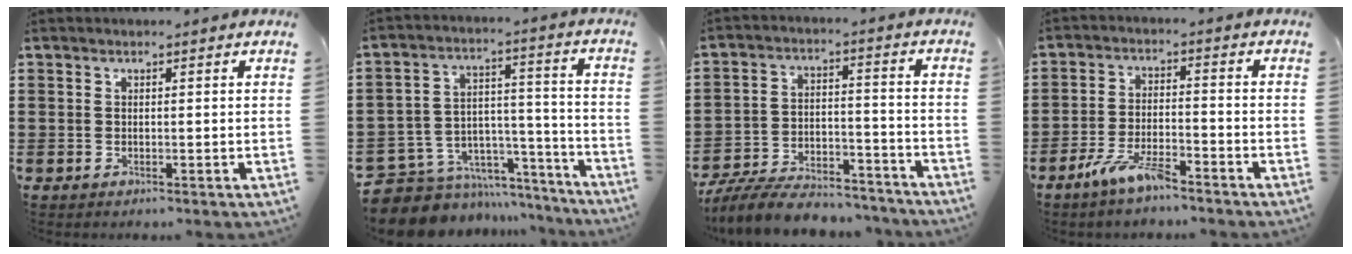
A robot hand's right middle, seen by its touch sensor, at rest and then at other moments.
{"total": 7.3, "force": [-6.0, 4.0, 0.6], "torque": [-0.026, 0.004, -0.112]}
{"total": 9.1, "force": [-8.5, 1.8, 2.5], "torque": [-0.042, 0.027, -0.164]}
{"total": 6.2, "force": [-4.7, 1.2, 3.9], "torque": [-0.090, -0.008, -0.091]}